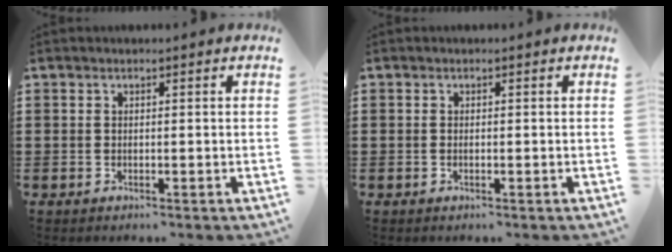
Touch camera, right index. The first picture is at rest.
{"total": 0.0}